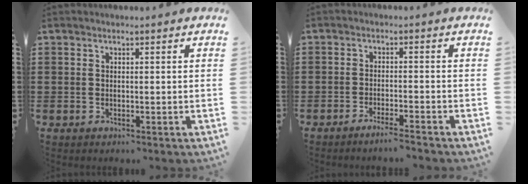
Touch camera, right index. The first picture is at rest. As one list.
[{"total": 2.5, "force": [-2.3, -0.3, 0.9], "torque": [-0.015, 0.000, -0.045]}]